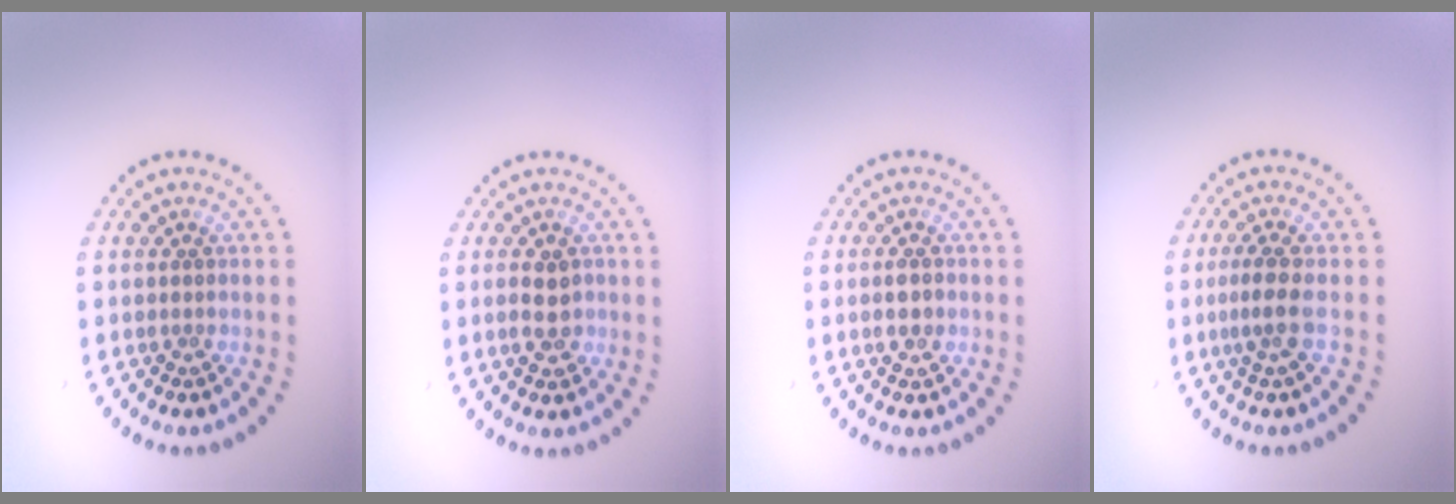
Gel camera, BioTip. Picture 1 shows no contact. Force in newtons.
{"total": 2.0, "press": 2.0, "slide": 0.2}
{"total": 1.5, "press": 1.5, "slide": 0.4}
{"total": 2.2, "press": 1.5, "slide": 1.7}